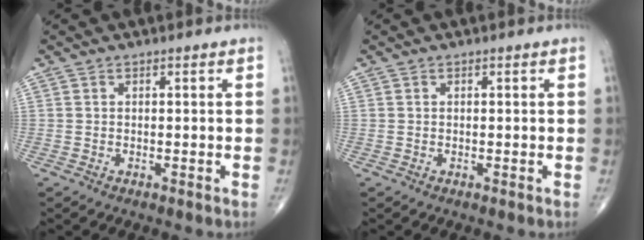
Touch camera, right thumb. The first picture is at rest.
{"total": 0.0}